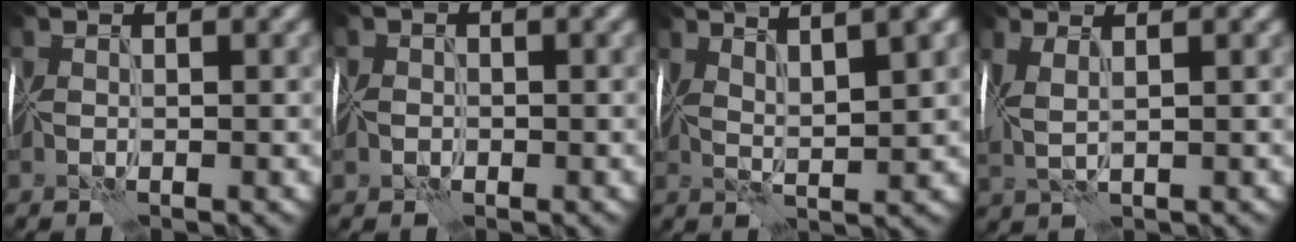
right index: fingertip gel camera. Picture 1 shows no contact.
{"total": 1.1, "force": [-0.7, 0.8, 0.1], "torque": [0.000, -0.001, -0.017]}
{"total": 5.4, "force": [3.4, 0.8, 4.1], "torque": [-0.058, 0.018, 0.047]}
{"total": 2.9, "force": [1.1, 0.9, 2.5], "torque": [-0.059, 0.006, 0.026]}